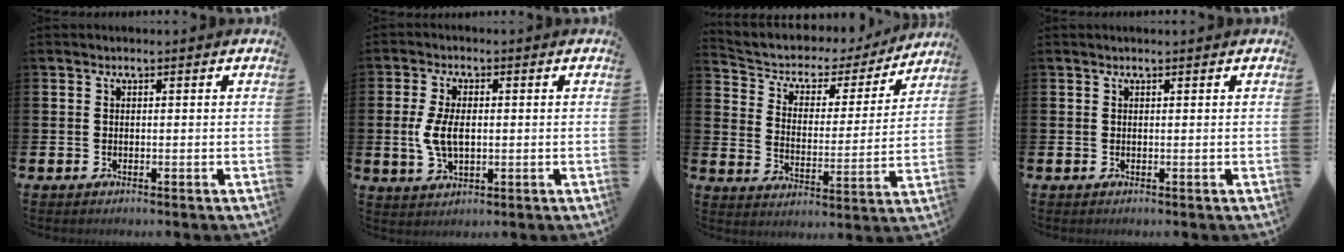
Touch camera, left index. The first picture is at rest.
{"total": 5.4, "force": [0.3, 3.0, 4.5], "torque": [-0.095, 0.003, -0.001]}
{"total": 4.8, "force": [3.9, 2.6, 0.8], "torque": [-0.042, -0.035, 0.059]}
{"total": 0.0}